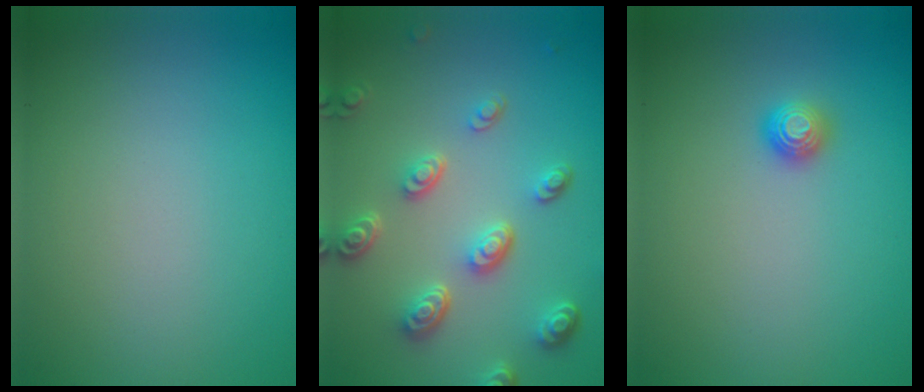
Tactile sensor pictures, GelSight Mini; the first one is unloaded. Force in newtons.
{"total": 5.0, "press": 3.7, "slide": 3.3}
{"total": 1.2, "press": 1.1, "slide": 0.4}